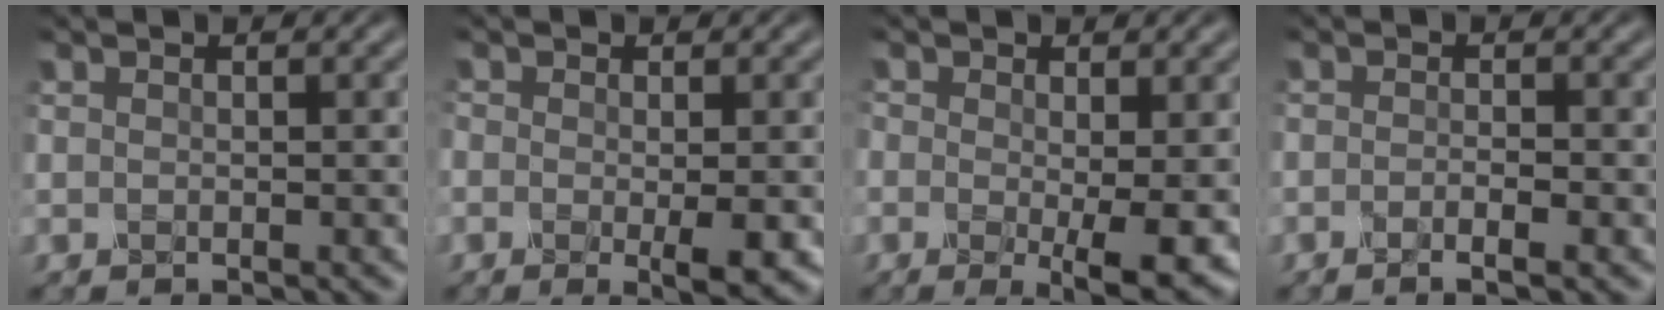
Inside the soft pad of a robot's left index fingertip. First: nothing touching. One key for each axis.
{"total": 3.1, "fx": -0.7, "fy": 0.9, "fz": 2.8, "tx": -0.049, "ty": -0.012, "tz": -0.013}
{"total": 4.9, "fx": -0.8, "fy": 1.7, "fz": 4.6, "tx": -0.076, "ty": -0.014, "tz": -0.013}
{"total": 1.7, "fx": -0.8, "fy": 0.4, "fz": 1.5, "tx": -0.022, "ty": -0.002, "tz": -0.015}